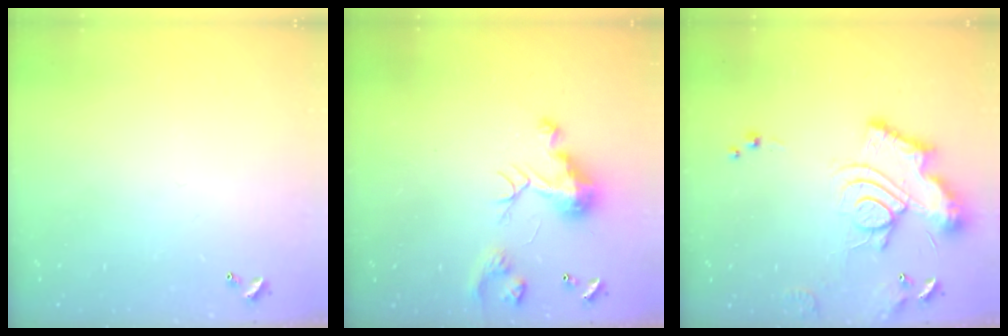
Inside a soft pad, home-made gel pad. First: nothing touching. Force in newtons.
{"total": 9.2, "press": 9.2, "slide": 0.5}
{"total": 13.8, "press": 13.8, "slide": 1.3}